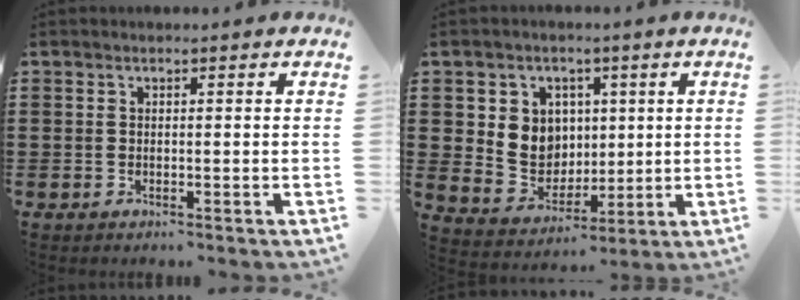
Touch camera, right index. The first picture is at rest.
{"total": 7.1, "force": [1.9, 6.6, 1.7], "torque": [-0.050, 0.001, 0.036]}